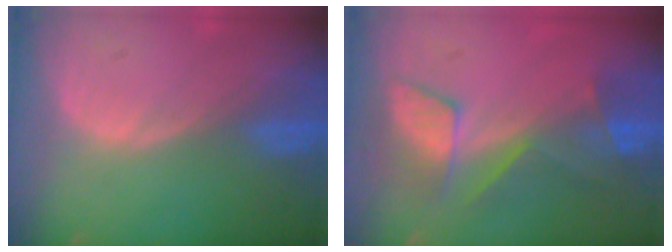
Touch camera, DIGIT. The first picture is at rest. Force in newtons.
{"total": 8.3, "press": 7.2, "slide": 4.1}